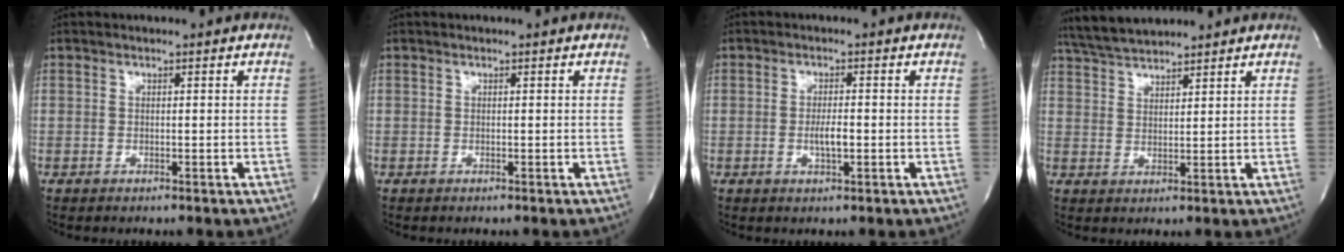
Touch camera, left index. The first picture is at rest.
{"total": 0.0}
{"total": 2.7, "force": [-0.6, 0.5, 2.5], "torque": [-0.049, -0.003, -0.010]}
{"total": 6.8, "force": [6.4, 0.7, 2.1], "torque": [-0.049, 0.022, 0.122]}